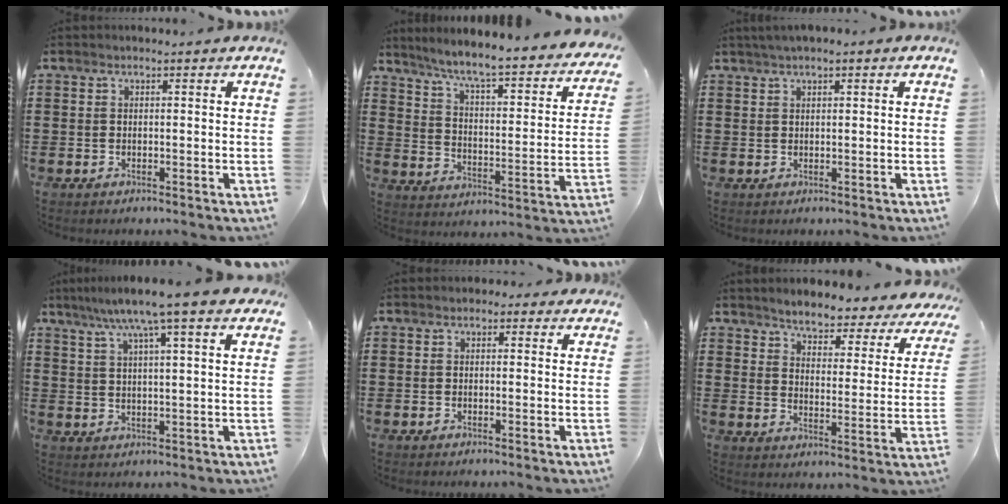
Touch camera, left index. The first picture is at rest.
{"total": 5.6, "force": [4.7, -0.6, 3.0], "torque": [-0.078, -0.045, 0.070]}
{"total": 1.2, "force": [0.7, 0.3, 0.9], "torque": [-0.017, 0.003, 0.013]}
{"total": 8.1, "force": [5.9, 0.1, 5.5], "torque": [-0.116, -0.017, 0.098]}
{"total": 1.2, "force": [0.5, 1.0, 0.5], "torque": [-0.012, 0.009, 0.008]}
{"total": 4.1, "force": [4.0, 0.3, 0.5], "torque": [-0.036, -0.032, 0.063]}